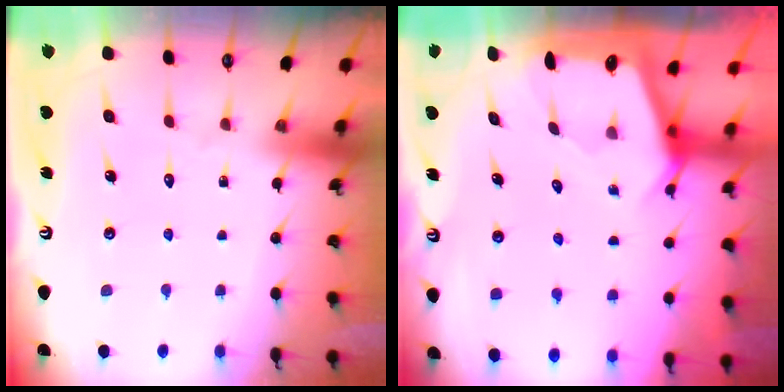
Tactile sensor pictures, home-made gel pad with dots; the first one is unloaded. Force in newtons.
{"total": 2.4, "press": 2.4, "slide": 0.3}